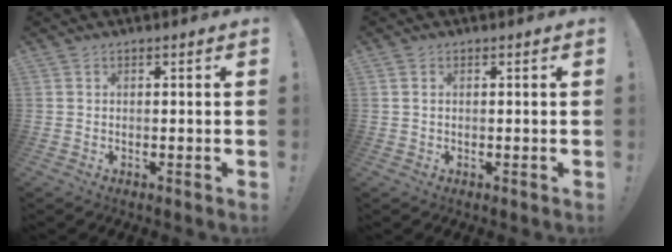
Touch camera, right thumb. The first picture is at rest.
{"total": 0.8, "force": [0.4, 0.4, 0.5], "torque": [-0.012, 0.002, 0.007]}